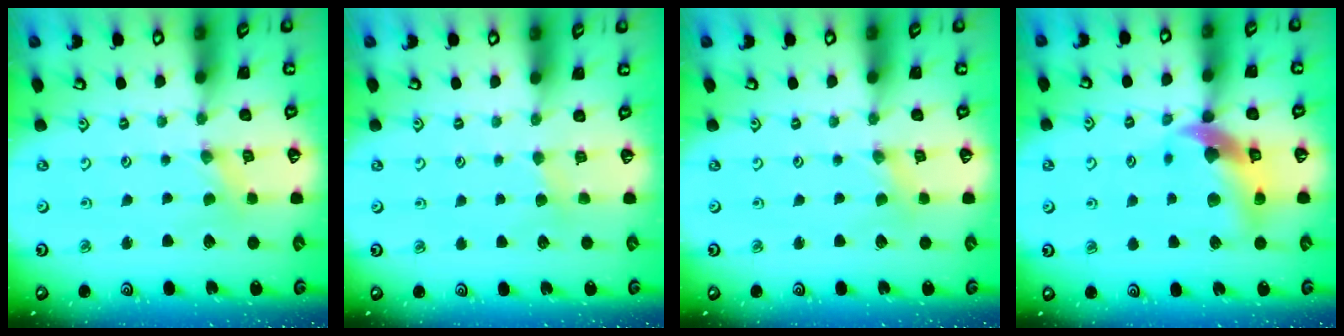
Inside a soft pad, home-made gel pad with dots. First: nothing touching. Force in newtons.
{"total": 2.3, "press": 2.2, "slide": 0.3}
{"total": 0.9, "press": 0.9, "slide": 0.2}
{"total": 12.6, "press": 12.5, "slide": 1.6}